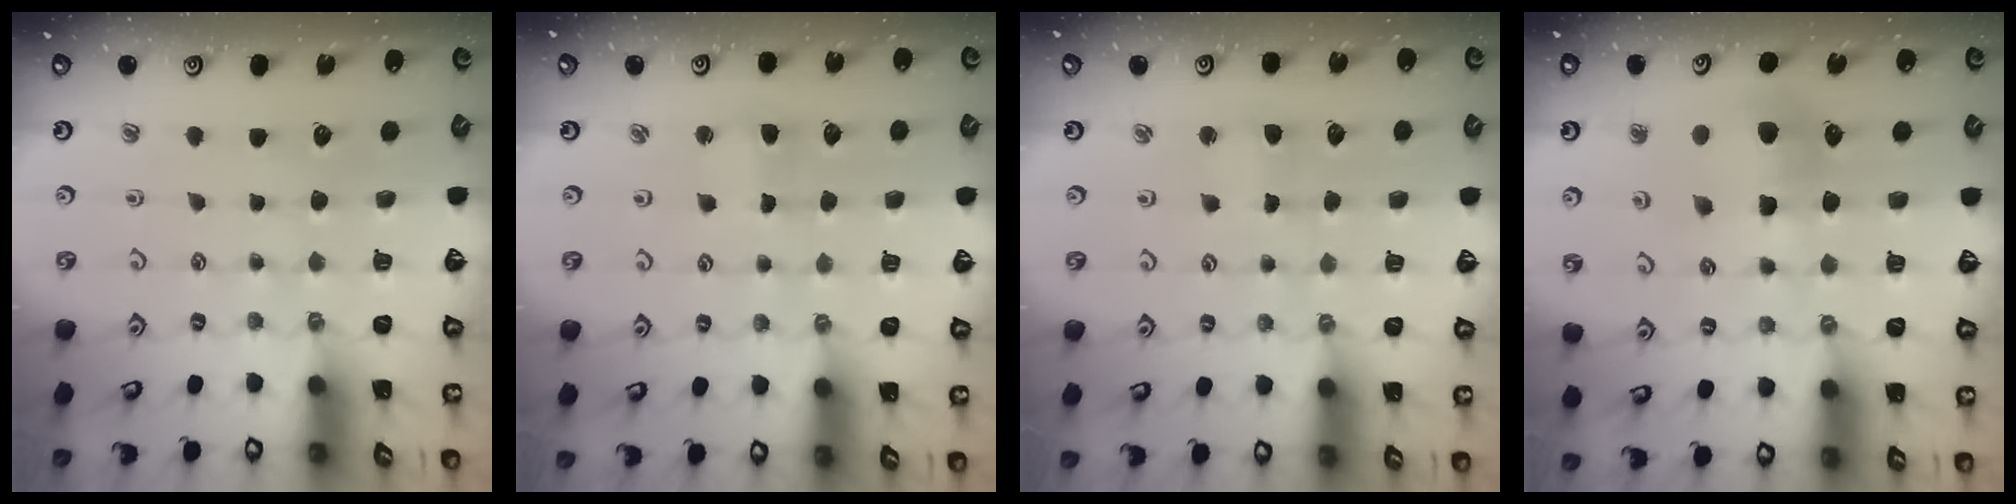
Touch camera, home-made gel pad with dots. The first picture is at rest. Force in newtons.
{"total": 2.8, "press": 2.7, "slide": 0.6}
{"total": 2.5, "press": 2.5, "slide": 0.5}
{"total": 6.6, "press": 6.6, "slide": 0.6}